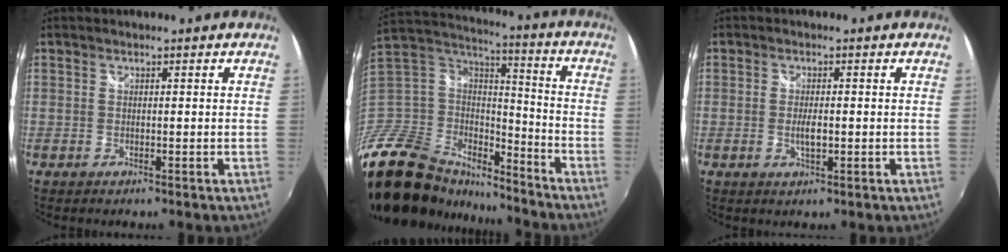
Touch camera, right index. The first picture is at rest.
{"total": 27.7, "force": [-19.9, 14.5, 12.8], "torque": [-0.295, 0.012, -0.330]}
{"total": 2.8, "force": [-0.4, 1.0, 2.6], "torque": [-0.046, -0.005, -0.005]}